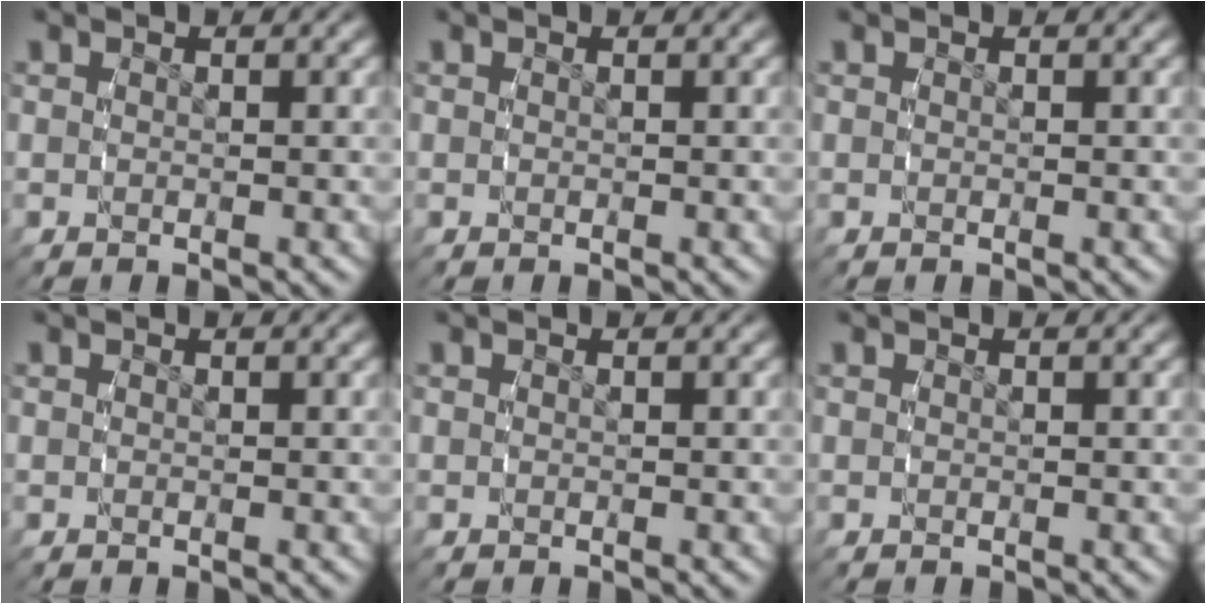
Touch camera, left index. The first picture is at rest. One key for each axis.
{"total": 0.0}
{"total": 0.0}
{"total": 0.0}
{"total": 0.0}
{"total": 0.0}